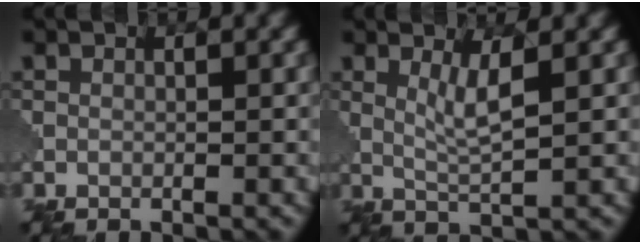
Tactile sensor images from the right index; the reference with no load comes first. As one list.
[{"total": 2.8, "force": [0.9, 0.5, 2.6], "torque": [-0.052, -0.007, 0.020]}]